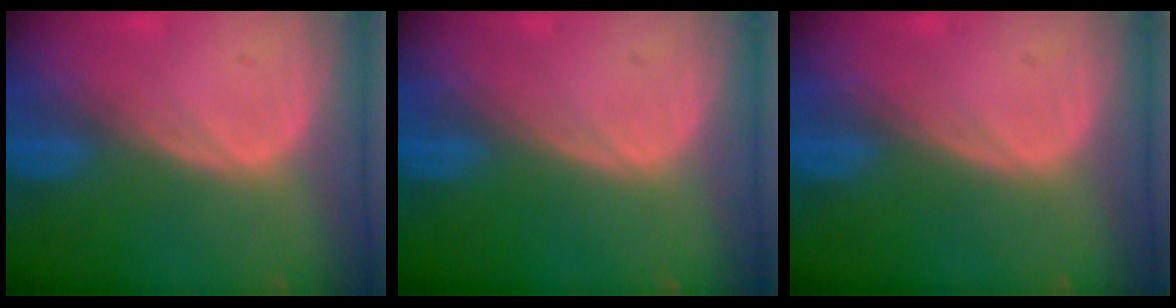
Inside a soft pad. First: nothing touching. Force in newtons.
{"total": 0.0}
{"total": 0.0}